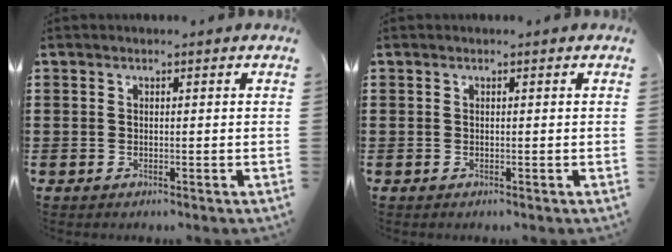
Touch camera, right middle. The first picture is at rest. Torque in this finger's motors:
{"motor_torque": [0.02, 0.00, 0.00, -0.01]}